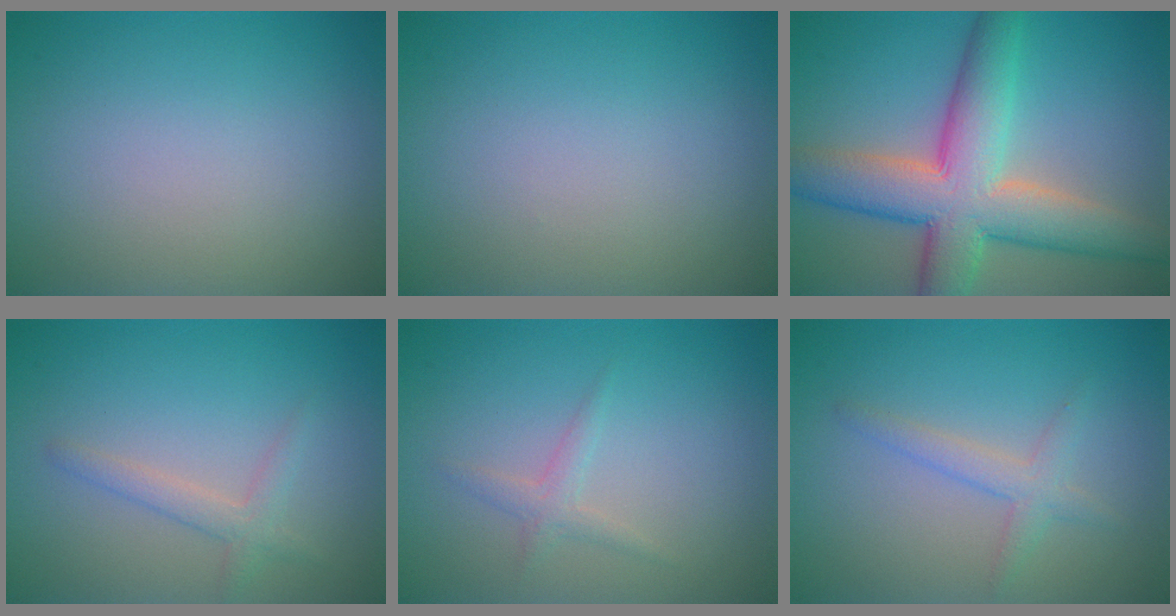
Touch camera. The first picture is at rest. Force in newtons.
{"total": 0.0}
{"total": 9.7, "press": 9.7, "slide": 0.4}
{"total": 1.9, "press": 1.9, "slide": 0.1}
{"total": 1.4, "press": 1.4, "slide": 0.0}
{"total": 2.0, "press": 2.0, "slide": 0.1}